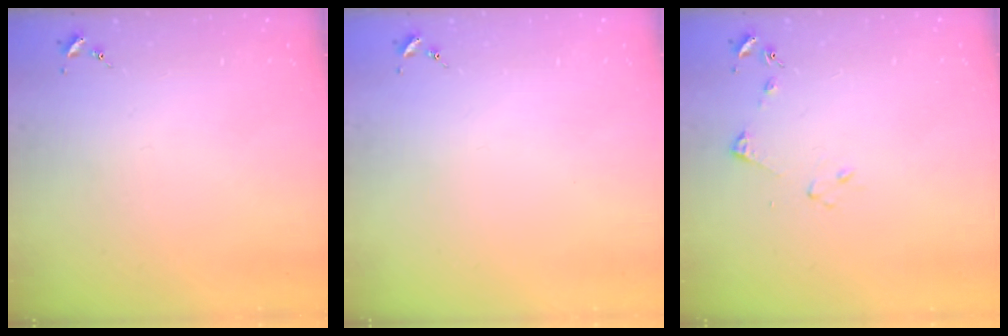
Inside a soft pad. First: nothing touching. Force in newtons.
{"total": 0.0}
{"total": 4.5, "press": 4.5, "slide": 0.6}